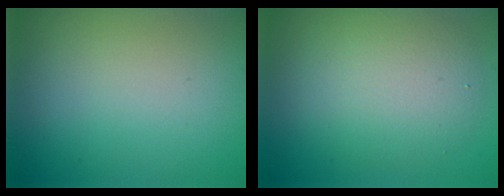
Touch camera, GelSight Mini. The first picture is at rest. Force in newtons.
{"total": 5.1, "press": 5.1, "slide": 0.6}